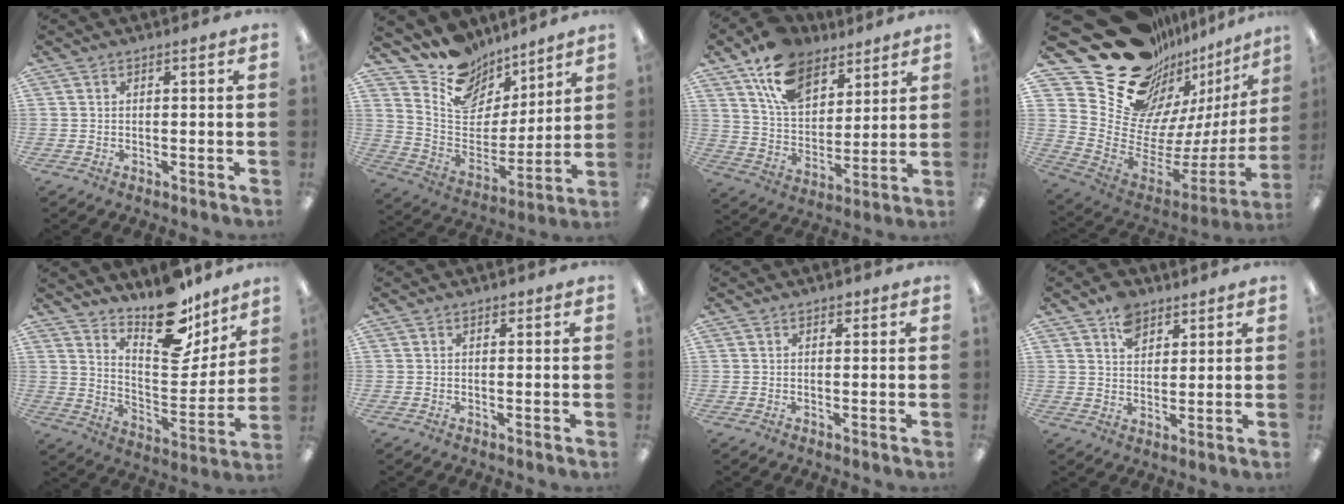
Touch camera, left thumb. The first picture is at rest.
{"total": 12.6, "force": [10.4, 6.9, 1.7], "torque": [-0.060, -0.089, 0.197]}
{"total": 14.3, "force": [10.0, 8.3, 6.0], "torque": [-0.114, -0.046, 0.189]}
{"total": 24.0, "force": [17.5, 13.5, 9.3], "torque": [-0.146, -0.155, 0.356]}
{"total": 18.3, "force": [14.4, 7.6, 8.5], "torque": [-0.119, -0.112, 0.247]}
{"total": 0.7, "force": [0.5, 0.4, 0.3], "torque": [0.001, 0.000, 0.007]}
{"total": 1.1, "force": [0.7, 0.7, 0.5], "torque": [-0.003, 0.000, 0.010]}
{"total": 6.8, "force": [4.6, 4.3, 2.7], "torque": [-0.046, -0.013, 0.084]}